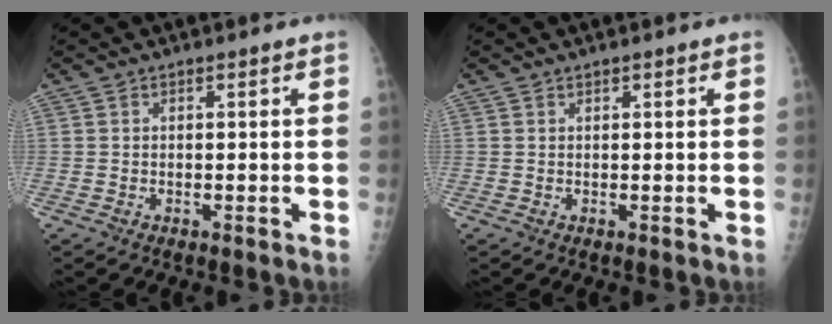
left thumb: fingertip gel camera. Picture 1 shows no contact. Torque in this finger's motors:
{"motor_torque": [-0.24, 0.05, 0.13, 0.09, 0.01]}